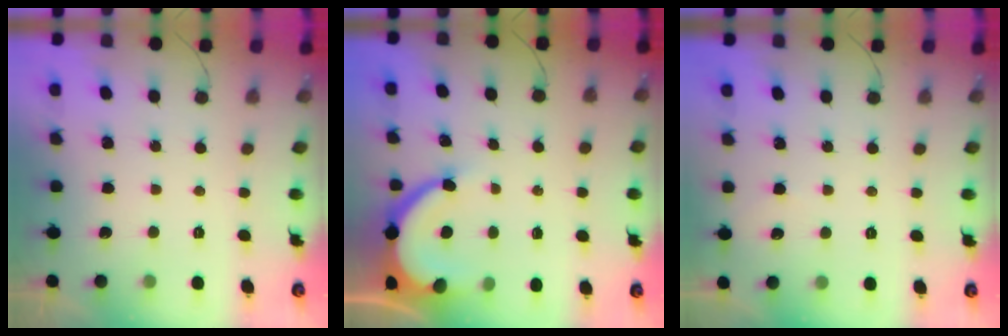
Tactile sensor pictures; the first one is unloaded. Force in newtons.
{"total": 8.7, "press": 8.7, "slide": 0.8}
{"total": 1.2, "press": 1.2, "slide": 0.3}